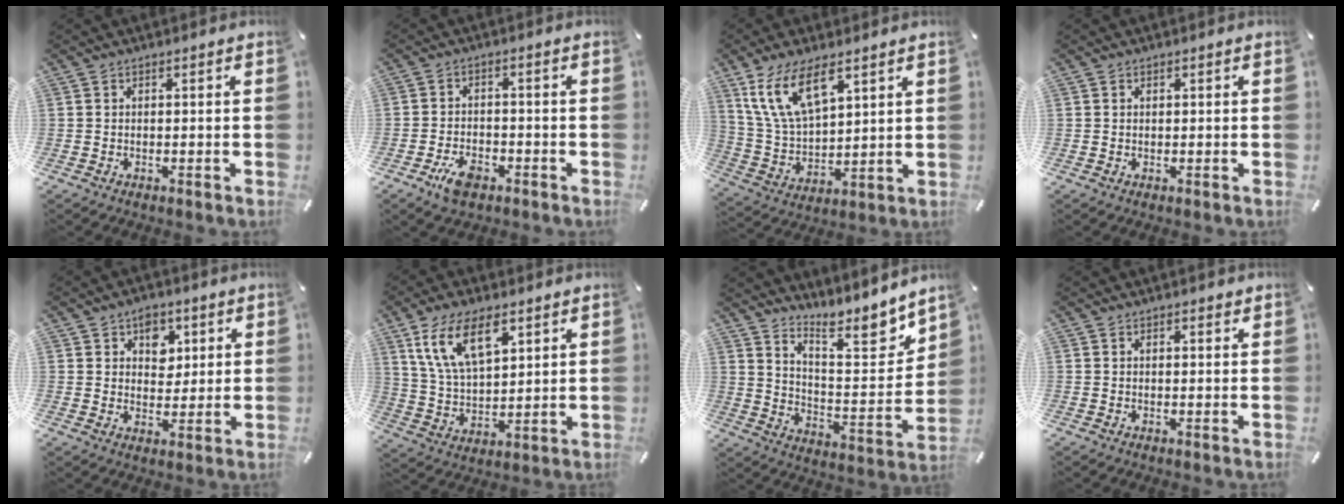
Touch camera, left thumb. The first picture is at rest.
{"total": 5.8, "force": [-3.3, 3.4, 3.4], "torque": [-0.062, 0.014, -0.063]}
{"total": 13.5, "force": [8.1, 6.5, 8.7], "torque": [-0.215, -0.024, 0.147]}
{"total": 0.5, "force": [0.2, 0.4, 0.2], "torque": [-0.003, 0.002, 0.003]}
{"total": 6.1, "force": [2.9, 4.9, 2.2], "torque": [-0.011, -0.012, 0.044]}
{"total": 12.9, "force": [7.3, 6.4, 8.6], "torque": [-0.197, -0.018, 0.131]}
{"total": 13.0, "force": [11.3, 3.5, 5.5], "torque": [-0.072, -0.109, 0.191]}
{"total": 0.9, "force": [0.6, 0.5, 0.5], "torque": [-0.010, 0.000, 0.012]}